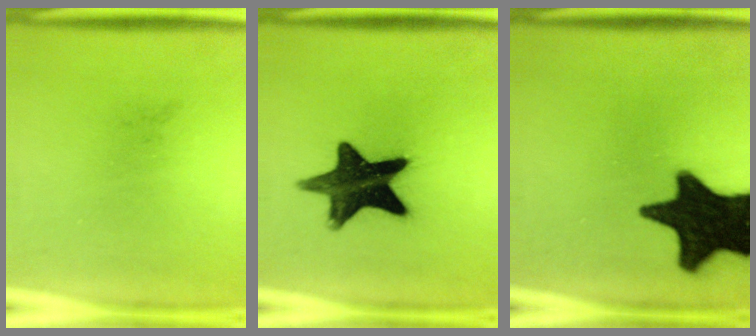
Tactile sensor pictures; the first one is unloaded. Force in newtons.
{"total": 15.7}
{"total": 19.1}